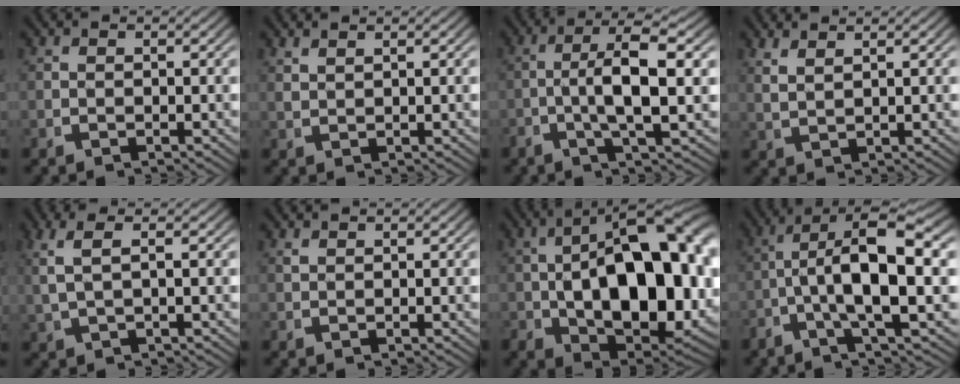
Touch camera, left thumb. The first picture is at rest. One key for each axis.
{"total": 1.6, "fx": 1.5, "fy": -0.1, "fz": 0.3, "tx": -0.004, "ty": 0.006, "tz": 0.038}
{"total": 6.1, "fx": 0.0, "fy": 1.4, "fz": 5.9, "tx": -0.119, "ty": -0.009, "tz": -0.001}
{"total": 2.4, "fx": 2.1, "fy": 0.3, "fz": 1.0, "tx": -0.020, "ty": 0.005, "tz": 0.049}
{"total": 3.6, "fx": 1.1, "fy": 1.4, "fz": 3.1, "tx": -0.077, "ty": 0.005, "tz": 0.029}
{"total": 0.7, "fx": 0.7, "fy": -0.1, "fz": 0.1, "tx": -0.003, "ty": 0.000, "tz": 0.019}
{"total": 18.9, "fx": -1.1, "fy": 10.9, "fz": 15.4, "tx": -0.240, "ty": -0.058, "tz": 0.016}
{"total": 8.8, "fx": -0.4, "fy": 3.4, "fz": 8.1, "tx": -0.149, "ty": -0.014, "tz": -0.008}